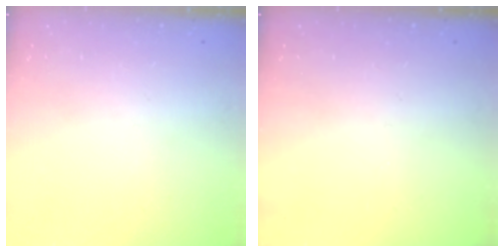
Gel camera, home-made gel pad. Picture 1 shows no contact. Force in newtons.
{"total": 0.0}